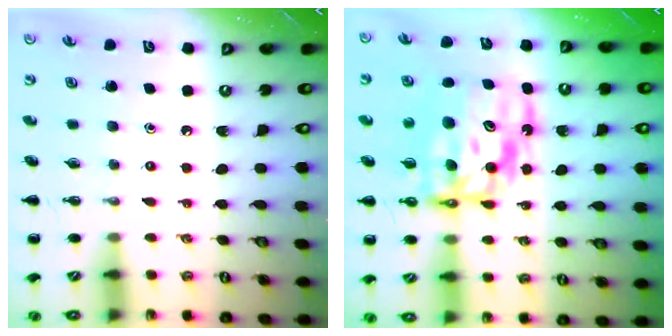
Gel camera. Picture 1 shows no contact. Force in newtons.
{"total": 14.0, "press": 13.5, "slide": 3.8}